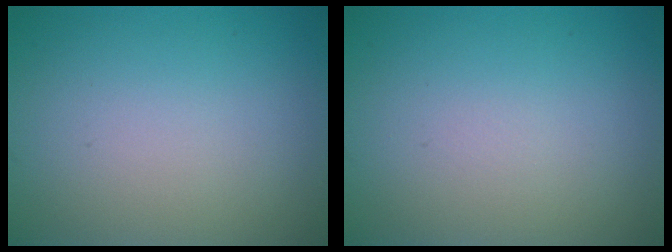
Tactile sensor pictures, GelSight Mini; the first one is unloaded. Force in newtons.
{"total": 0.0}